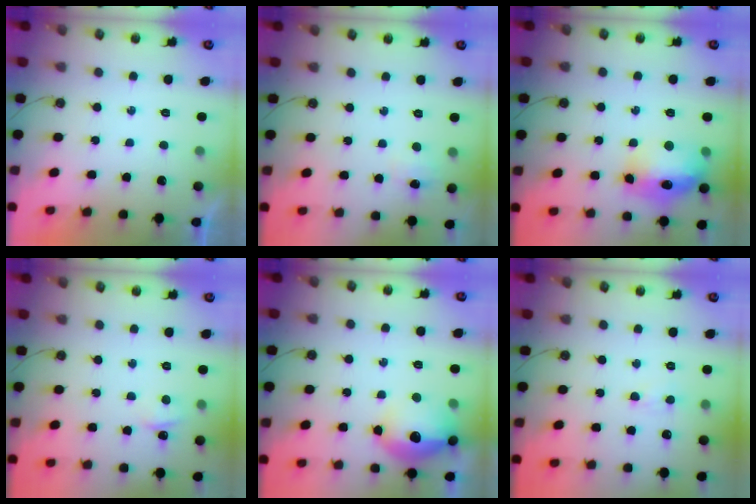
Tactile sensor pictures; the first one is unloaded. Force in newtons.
{"total": 6.5, "press": 6.4, "slide": 0.9}
{"total": 14.7, "press": 14.6, "slide": 1.4}
{"total": 1.9, "press": 1.9, "slide": 0.2}
{"total": 16.3, "press": 16.3, "slide": 1.1}
{"total": 4.1, "press": 4.1, "slide": 0.7}